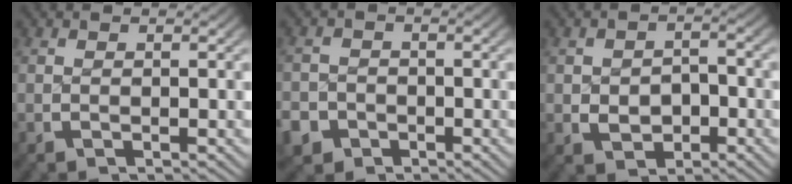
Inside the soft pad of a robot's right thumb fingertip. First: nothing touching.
{"total": 5.0, "force": [-3.0, 3.9, 0.8], "torque": [-0.025, -0.025, -0.047]}
{"total": 3.1, "force": [-0.7, 2.4, 1.9], "torque": [-0.034, -0.015, 0.000]}